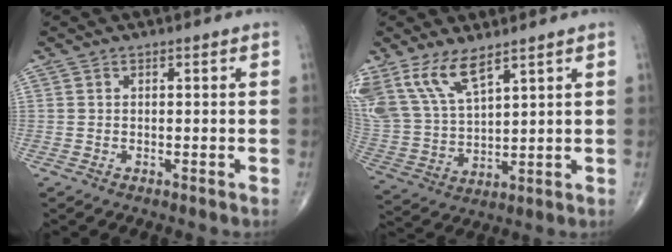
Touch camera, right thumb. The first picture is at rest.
{"total": 12.4, "force": [8.2, 4.7, 8.0], "torque": [-0.164, -0.030, 0.181]}